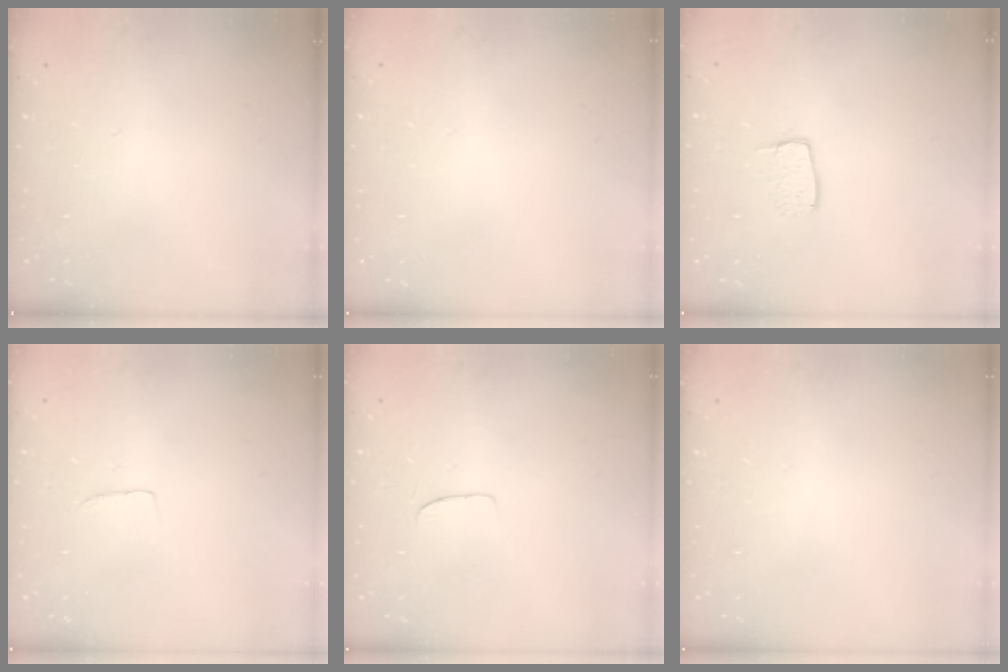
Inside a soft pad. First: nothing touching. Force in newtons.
{"total": 0.0}
{"total": 6.7, "press": 6.7, "slide": 0.4}
{"total": 2.7, "press": 2.7, "slide": 0.2}
{"total": 5.4, "press": 5.4, "slide": 0.4}
{"total": 0.0}